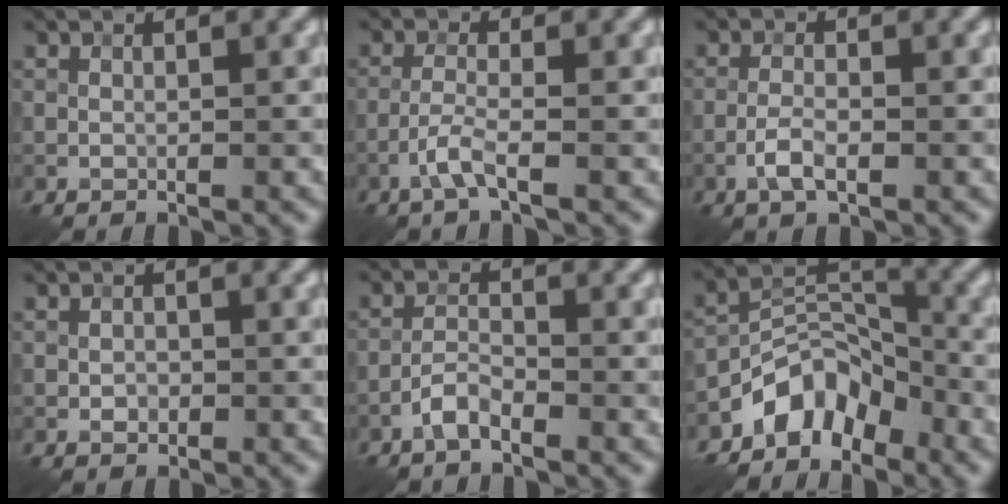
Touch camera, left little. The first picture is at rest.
{"total": 2.4, "force": [-1.4, 0.2, 1.9], "torque": [-0.042, 0.007, -0.037]}
{"total": 2.2, "force": [-1.0, 0.7, 1.9], "torque": [-0.039, 0.003, -0.024]}
{"total": 1.0, "force": [-0.3, 0.8, 0.6], "torque": [-0.007, -0.002, -0.007]}
{"total": 2.2, "force": [-1.5, 0.6, 1.4], "torque": [-0.030, 0.006, -0.037]}
{"total": 5.7, "force": [-4.1, 3.2, 2.4], "torque": [-0.022, 0.007, -0.085]}